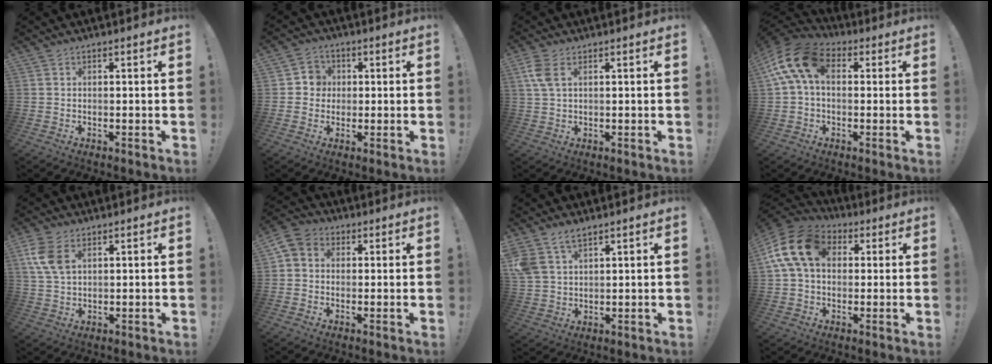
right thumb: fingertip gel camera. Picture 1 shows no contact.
{"total": 5.1, "force": [0.2, 4.9, 1.5], "torque": [-0.017, 0.007, 0.002]}
{"total": 5.2, "force": [2.0, 2.6, 4.1], "torque": [-0.102, 0.001, 0.037]}
{"total": 14.8, "force": [3.7, 8.8, 11.4], "torque": [-0.227, 0.007, 0.069]}
{"total": 8.1, "force": [3.4, 4.7, 5.6], "torque": [-0.115, -0.004, 0.066]}
{"total": 5.0, "force": [0.1, 4.4, 2.3], "torque": [-0.046, 0.008, 0.005]}
{"total": 6.9, "force": [4.8, 3.6, 3.3], "torque": [-0.073, -0.011, 0.098]}
{"total": 16.4, "force": [4.1, 11.5, 10.9], "torque": [-0.203, 0.007, 0.078]}